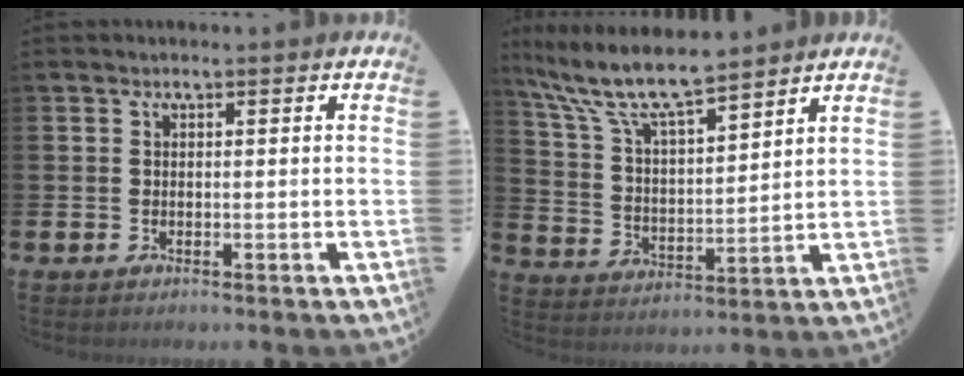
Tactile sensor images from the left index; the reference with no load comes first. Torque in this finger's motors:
{"motor_torque": [0.75, -0.86, 0.86, 0.21]}